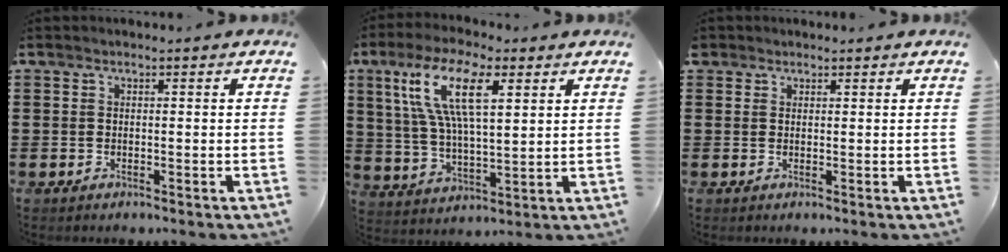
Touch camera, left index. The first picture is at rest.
{"total": 13.2, "force": [6.1, 4.6, 10.8], "torque": [-0.221, 0.002, 0.109]}
{"total": 1.1, "force": [0.9, 0.7, 0.0], "torque": [-0.003, 0.004, 0.017]}